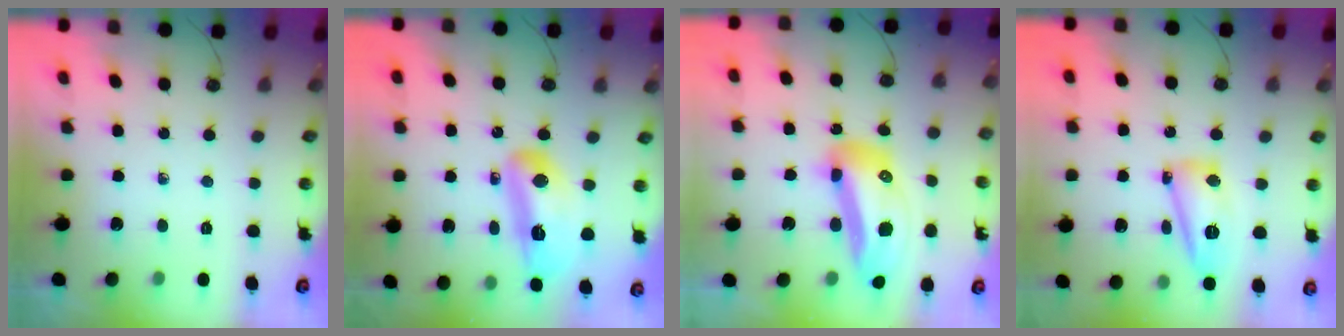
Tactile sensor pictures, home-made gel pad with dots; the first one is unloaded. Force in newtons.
{"total": 24.1, "press": 17.4, "slide": 16.6}
{"total": 18.6, "press": 18.5, "slide": 2.1}
{"total": 12.1, "press": 12.0, "slide": 1.4}